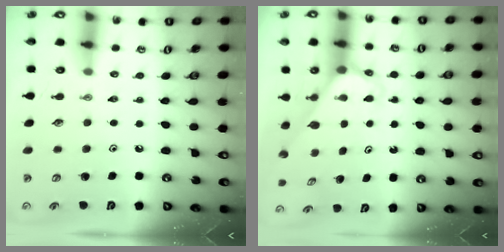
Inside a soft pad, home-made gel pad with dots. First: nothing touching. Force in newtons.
{"total": 2.7, "press": 2.6, "slide": 0.2}